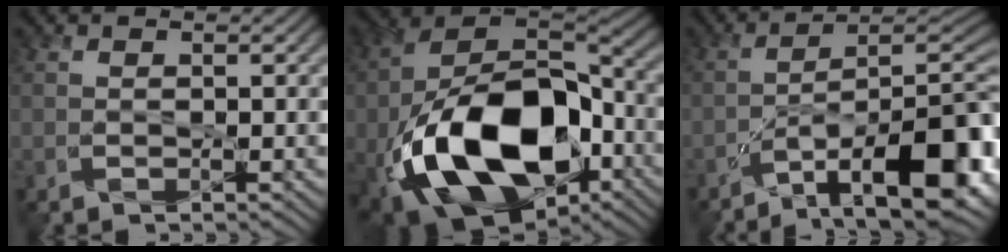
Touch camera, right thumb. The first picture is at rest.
{"total": 20.0, "force": [-7.7, 12.1, 14.0], "torque": [-0.282, -0.032, -0.134]}
{"total": 16.1, "force": [-9.0, 5.4, 12.2], "torque": [-0.167, -0.011, -0.141]}